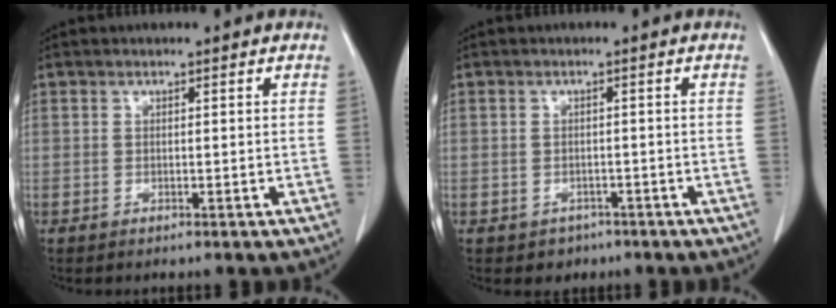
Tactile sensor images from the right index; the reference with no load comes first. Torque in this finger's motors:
{"motor_torque": [-0.69, -0.33, -0.32, -0.12]}